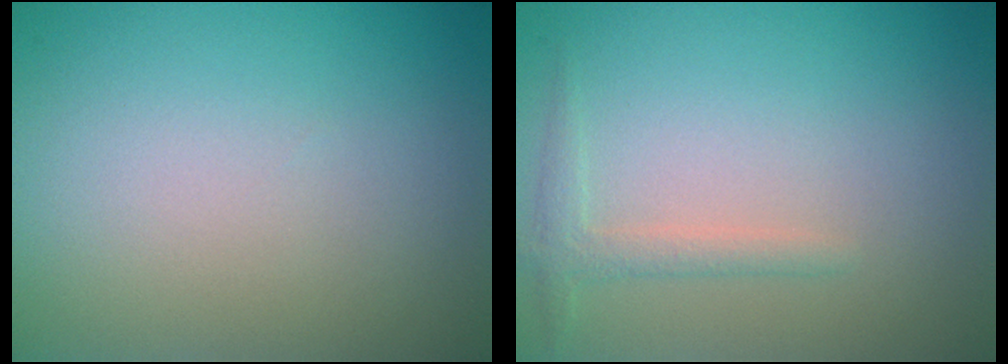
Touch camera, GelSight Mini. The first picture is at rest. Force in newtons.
{"total": 1.5, "press": 1.5, "slide": 0.1}